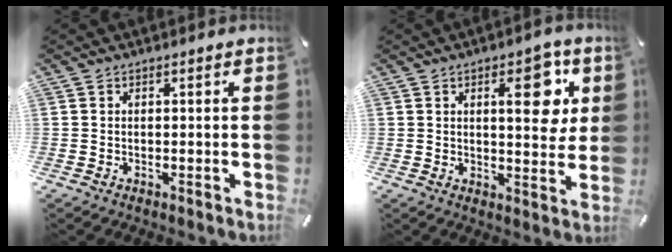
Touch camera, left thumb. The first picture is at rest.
{"total": 11.9, "force": [4.4, 5.1, 9.8], "torque": [-0.122, -0.016, 0.065]}